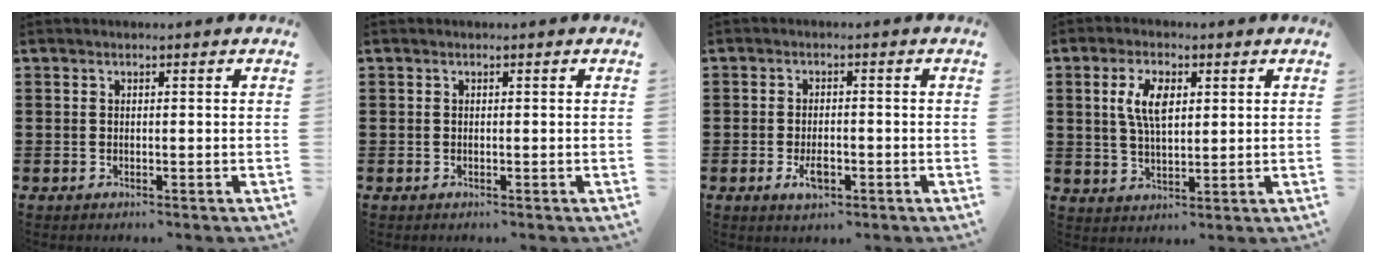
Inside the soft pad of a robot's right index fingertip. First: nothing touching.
{"total": 0.0}
{"total": 3.6, "force": [-1.4, 1.5, 3.0], "torque": [-0.058, 0.000, -0.026]}
{"total": 5.8, "force": [1.7, 2.7, 4.8], "torque": [-0.103, 0.012, 0.028]}